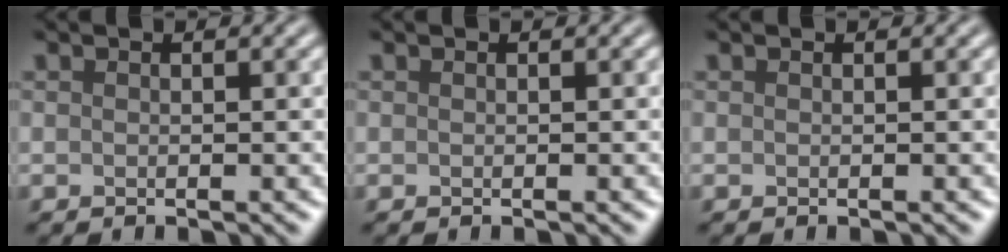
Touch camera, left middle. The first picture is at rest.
{"total": 0.0}
{"total": 0.0}